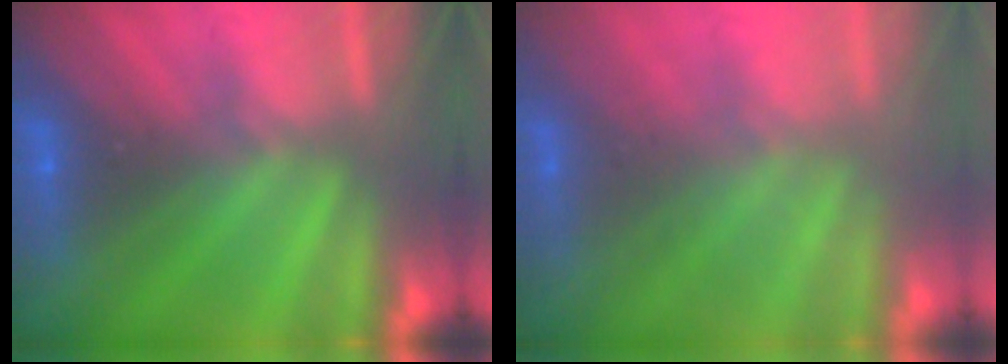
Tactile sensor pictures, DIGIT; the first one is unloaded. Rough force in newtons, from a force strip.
{"total": 2.3}